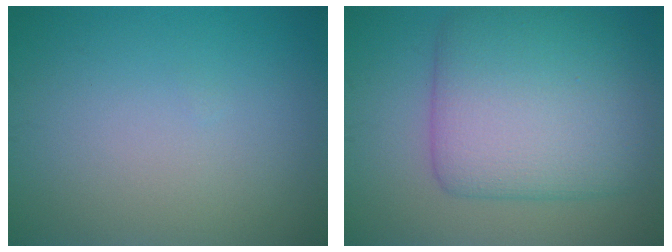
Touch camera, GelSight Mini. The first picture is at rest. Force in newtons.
{"total": 9.3, "press": 9.3, "slide": 0.1}